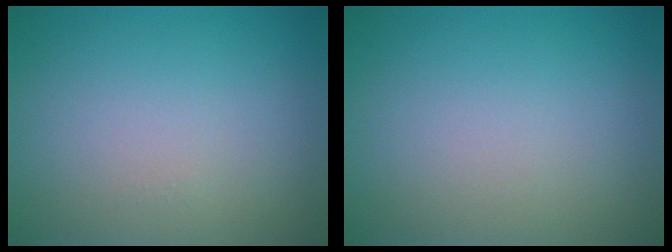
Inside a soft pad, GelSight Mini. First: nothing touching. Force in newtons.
{"total": 0.0}